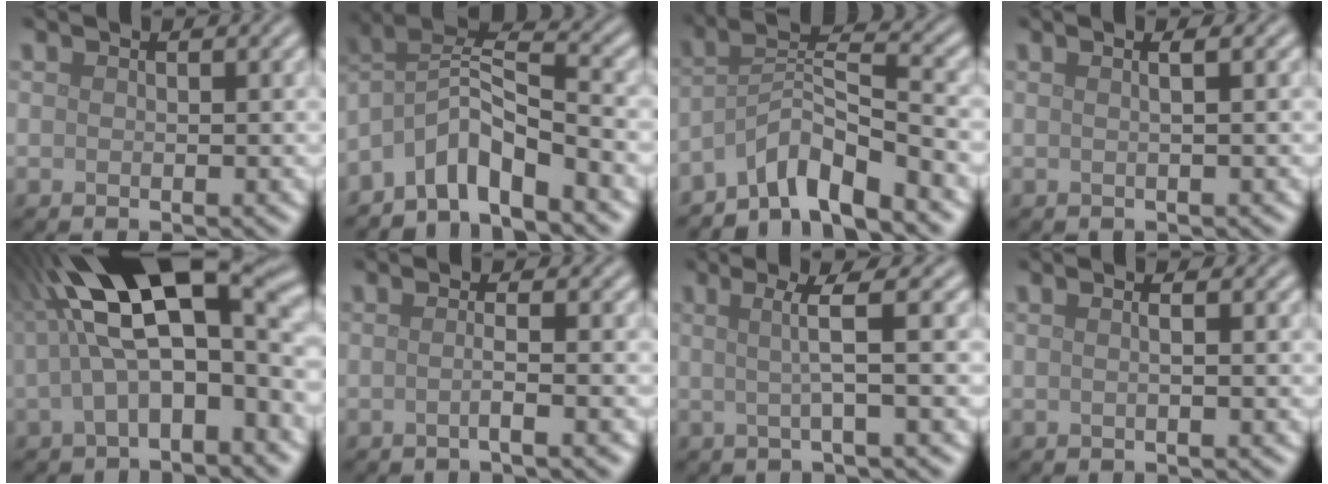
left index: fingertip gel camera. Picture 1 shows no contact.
{"total": 5.0, "force": [-3.7, 1.3, 3.1], "torque": [-0.051, 0.008, -0.079]}
{"total": 5.8, "force": [-4.7, 0.9, 3.3], "torque": [-0.051, 0.012, -0.091]}
{"total": 1.8, "force": [0.5, 0.7, 1.6], "torque": [-0.014, 0.001, -0.012]}
{"total": 13.5, "force": [1.0, 5.5, 12.2], "torque": [-0.199, 0.039, 0.009]}
{"total": 2.3, "force": [-0.4, 0.6, 2.2], "torque": [-0.025, 0.001, -0.018]}
{"total": 3.3, "force": [0.3, 0.4, 3.3], "torque": [-0.056, 0.005, 0.001]}
{"total": 1.5, "force": [0.3, 0.6, 1.4], "torque": [-0.007, -0.002, -0.014]}